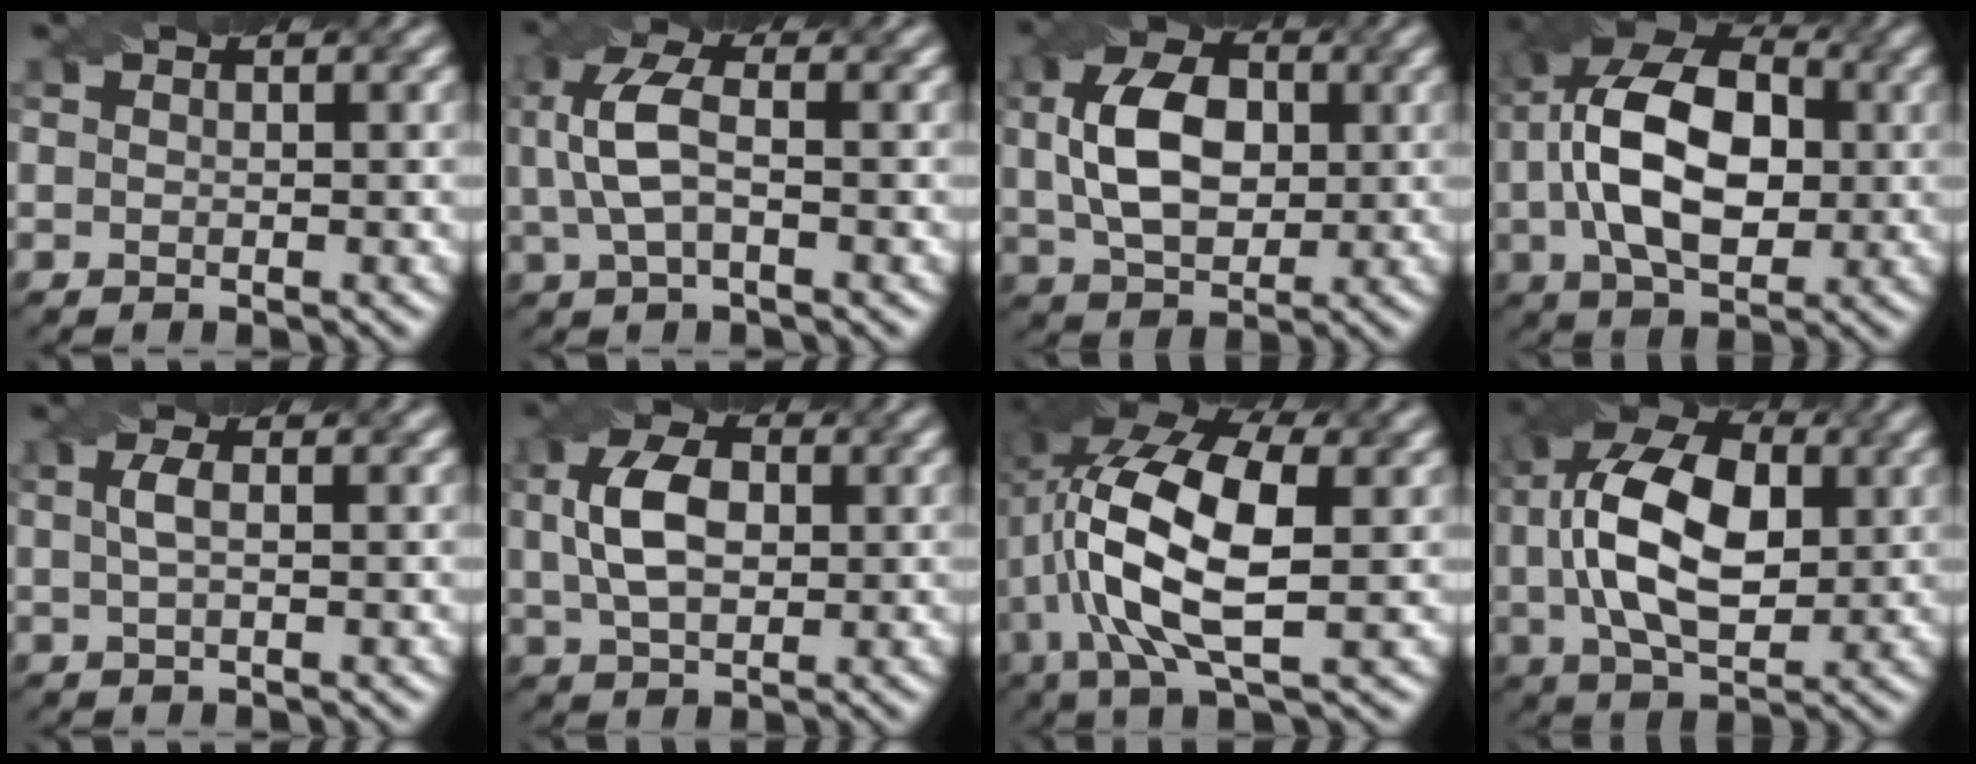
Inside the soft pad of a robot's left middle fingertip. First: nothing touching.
{"total": 5.3, "force": [0.5, 2.5, 4.6], "torque": [-0.115, 0.008, 0.007]}
{"total": 7.9, "force": [0.9, 5.2, 5.9], "torque": [-0.123, 0.009, 0.017]}
{"total": 12.0, "force": [0.5, 7.1, 9.7], "torque": [-0.189, 0.022, -0.001]}
{"total": 1.7, "force": [0.3, 0.5, 1.6], "torque": [-0.034, 0.007, 0.004]}
{"total": 6.2, "force": [0.9, 3.9, 4.7], "torque": [-0.100, 0.011, 0.013]}
{"total": 12.5, "force": [1.0, 5.6, 11.1], "torque": [-0.236, 0.012, 0.016]}
{"total": 11.6, "force": [1.5, 6.5, 9.5], "torque": [-0.188, 0.019, 0.020]}